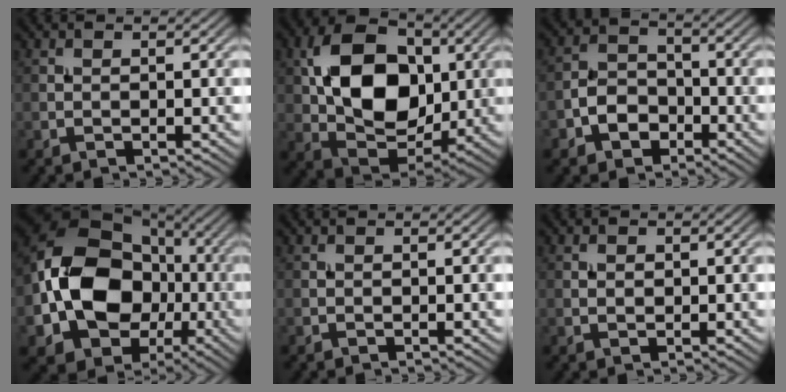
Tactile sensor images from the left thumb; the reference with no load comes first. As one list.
[{"total": 13.2, "force": [1.9, 9.1, 9.3], "torque": [-0.175, 0.006, 0.032]}, {"total": 5.2, "force": [-2.6, 3.7, 2.6], "torque": [-0.049, 0.004, -0.059]}, {"total": 16.0, "force": [-2.2, 12.7, 9.6], "torque": [-0.198, -0.005, -0.047]}, {"total": 0.0}, {"total": 1.0, "force": [0.2, 0.6, 0.7], "torque": [-0.012, 0.001, 0.004]}]